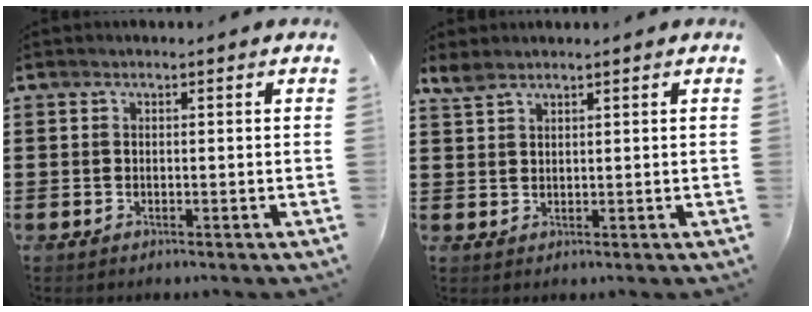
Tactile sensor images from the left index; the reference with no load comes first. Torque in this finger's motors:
{"motor_torque": [-0.23, 1.14, -0.02, 0.07]}